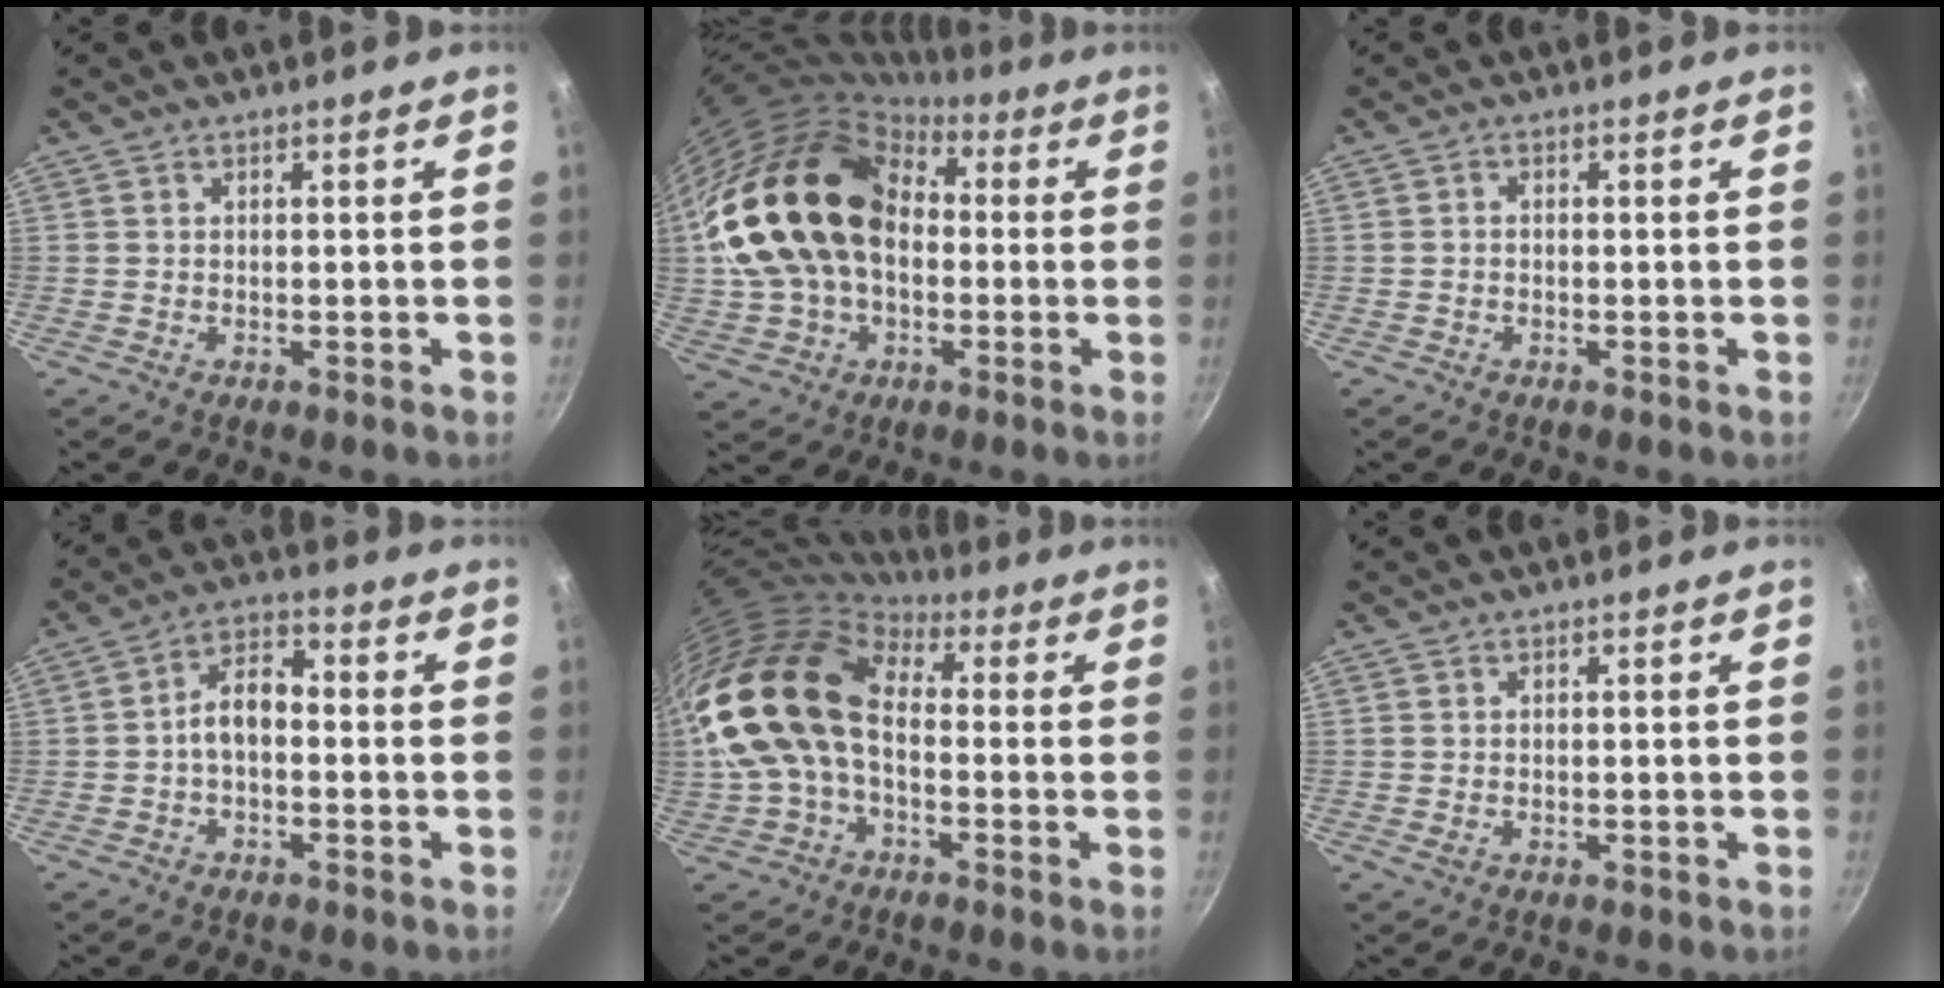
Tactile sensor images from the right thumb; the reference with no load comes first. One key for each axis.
{"total": 25.0, "fx": 1.6, "fy": 17.8, "fz": 17.5, "tx": -0.323, "ty": 0.054, "tz": 0.028}
{"total": 0.7, "fx": -0.3, "fy": 0.5, "fz": 0.4, "tx": -0.011, "ty": 0.005, "tz": -0.006}
{"total": 6.7, "fx": -1.2, "fy": 4.0, "fz": 5.2, "tx": -0.076, "ty": 0.034, "tz": -0.029}
{"total": 18.0, "fx": -0.1, "fy": 11.7, "fz": 13.7, "tx": -0.256, "ty": 0.031, "tz": -0.012}
{"total": 1.0, "fx": -0.2, "fy": 0.6, "fz": 0.8, "tx": -0.013, "ty": -0.001, "tz": -0.002}